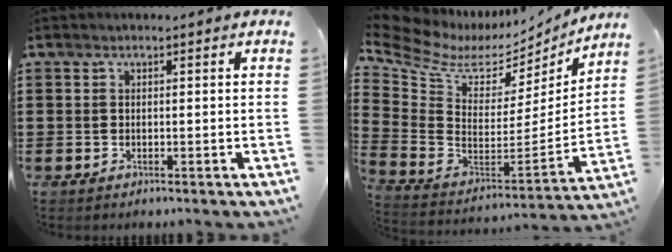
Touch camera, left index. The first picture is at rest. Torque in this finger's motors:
{"motor_torque": [1.43, -0.71, 0.03, 0.00]}